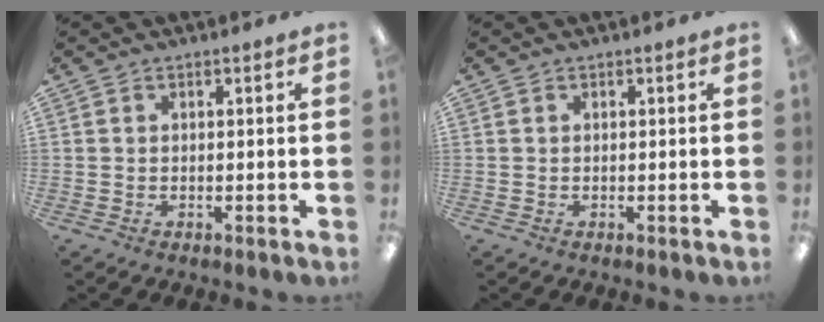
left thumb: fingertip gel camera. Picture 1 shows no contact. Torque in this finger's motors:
{"motor_torque": [0.00, 0.00, 0.01, 0.01, 0.00]}